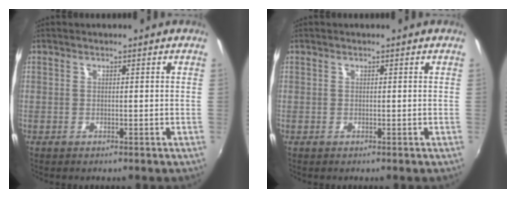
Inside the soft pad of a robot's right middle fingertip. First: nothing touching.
{"total": 0.0}